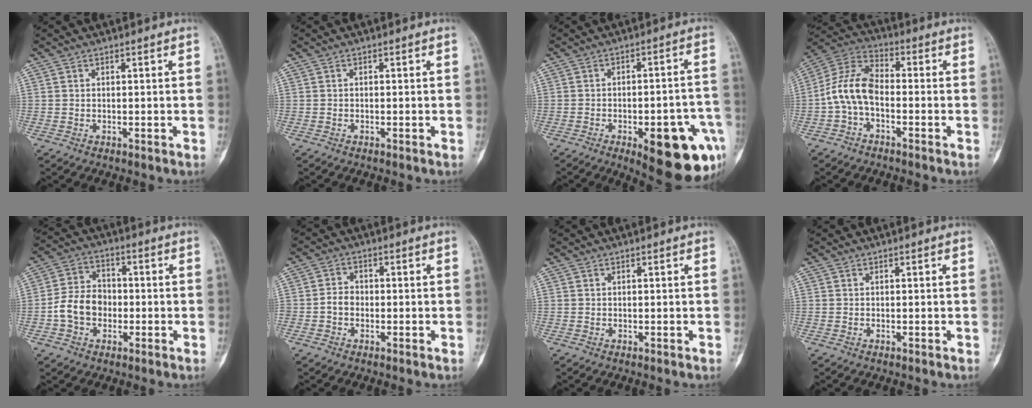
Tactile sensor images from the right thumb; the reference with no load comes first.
{"total": 0.0}
{"total": 18.1, "force": [-7.4, 6.4, 15.2], "torque": [-0.137, 0.030, -0.078]}
{"total": 9.8, "force": [-1.9, 5.7, 7.7], "torque": [-0.149, 0.035, -0.051]}
{"total": 8.7, "force": [-1.9, 6.8, 5.1], "torque": [-0.079, 0.029, -0.044]}
{"total": 3.2, "force": [-0.8, 2.6, 1.7], "torque": [-0.017, 0.012, -0.022]}
{"total": 0.0}
{"total": 0.0}